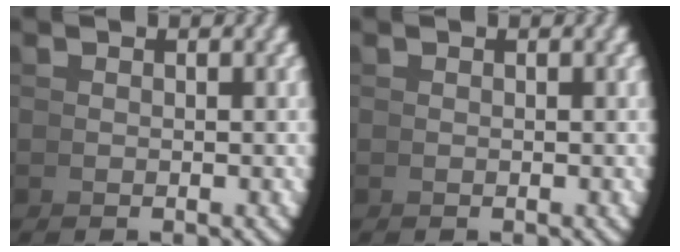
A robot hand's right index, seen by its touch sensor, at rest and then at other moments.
{"total": 0.0}